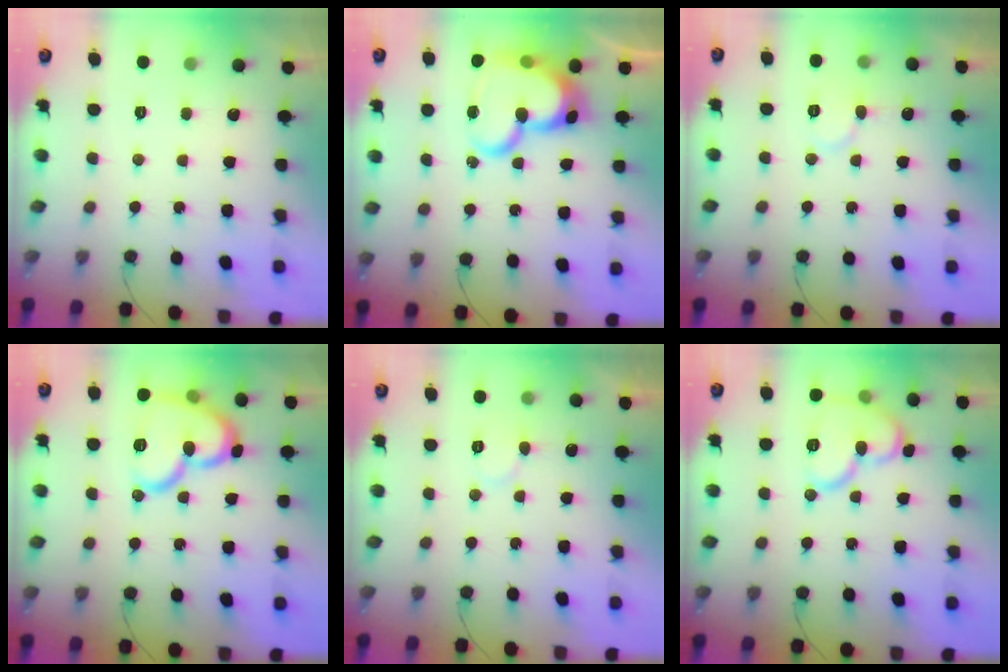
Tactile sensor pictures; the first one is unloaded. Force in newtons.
{"total": 20.8, "press": 20.7, "slide": 1.9}
{"total": 6.2, "press": 6.2, "slide": 0.1}
{"total": 16.4, "press": 16.3, "slide": 1.6}
{"total": 6.1, "press": 6.0, "slide": 0.5}
{"total": 12.8, "press": 12.8, "slide": 0.6}